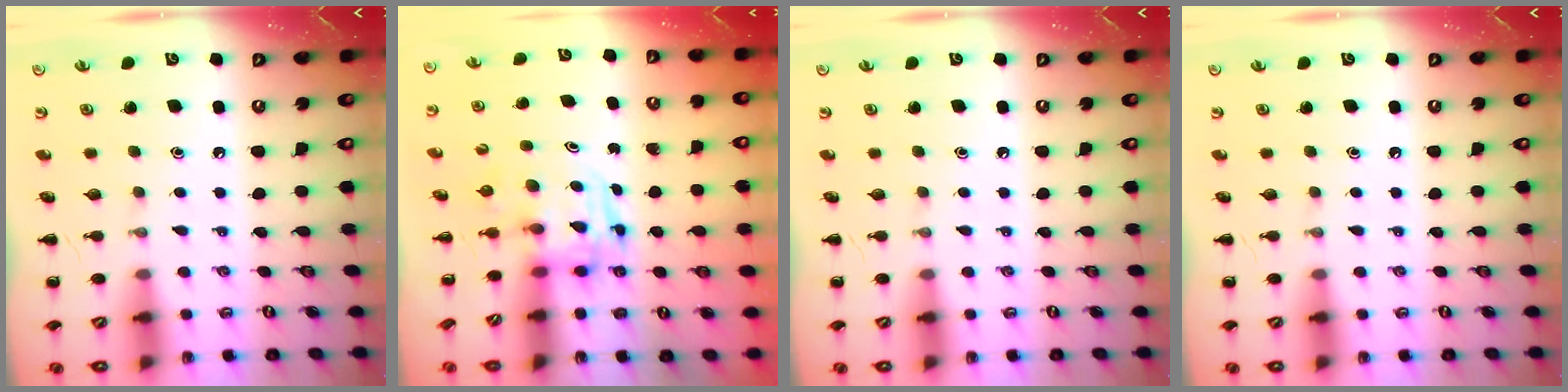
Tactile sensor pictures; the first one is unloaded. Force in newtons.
{"total": 3.3, "press": 3.3, "slide": 0.5}
{"total": 0.0}
{"total": 0.0}